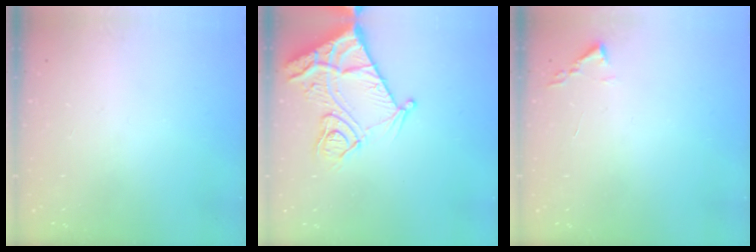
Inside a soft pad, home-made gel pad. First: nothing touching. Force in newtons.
{"total": 13.7, "press": 13.7, "slide": 1.4}
{"total": 1.9, "press": 1.8, "slide": 0.3}